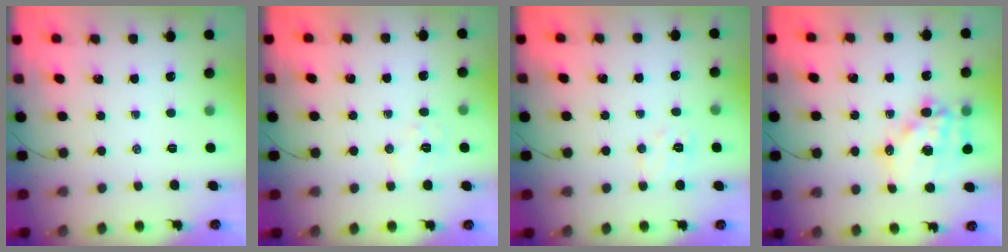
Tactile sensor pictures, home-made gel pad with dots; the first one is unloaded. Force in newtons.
{"total": 5.9, "press": 5.8, "slide": 0.9}
{"total": 6.8, "press": 6.6, "slide": 1.3}
{"total": 15.7, "press": 15.3, "slide": 3.6}